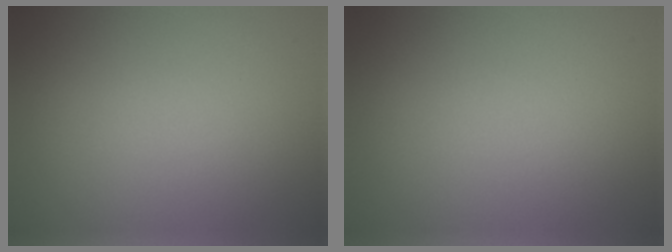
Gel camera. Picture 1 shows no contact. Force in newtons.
{"total": 0.0}